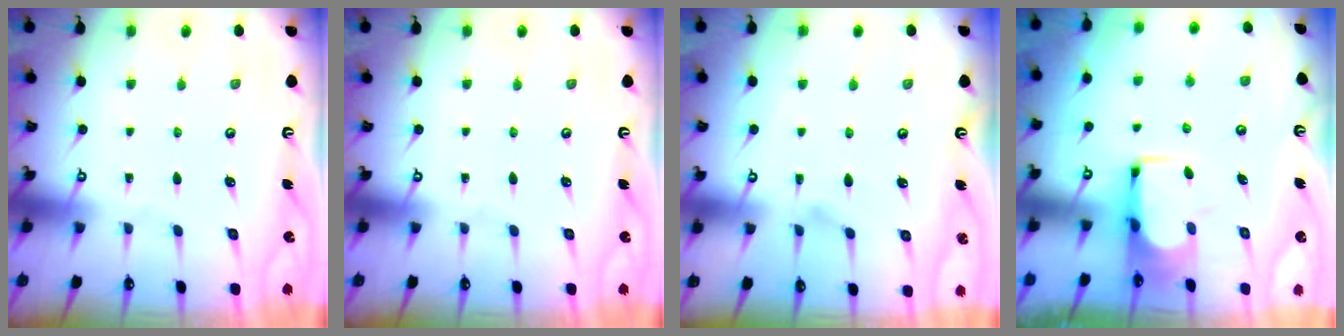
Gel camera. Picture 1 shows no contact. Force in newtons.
{"total": 0.0}
{"total": 1.1, "press": 0.6, "slide": 1.0}
{"total": 2.0, "press": 2.0, "slide": 0.2}